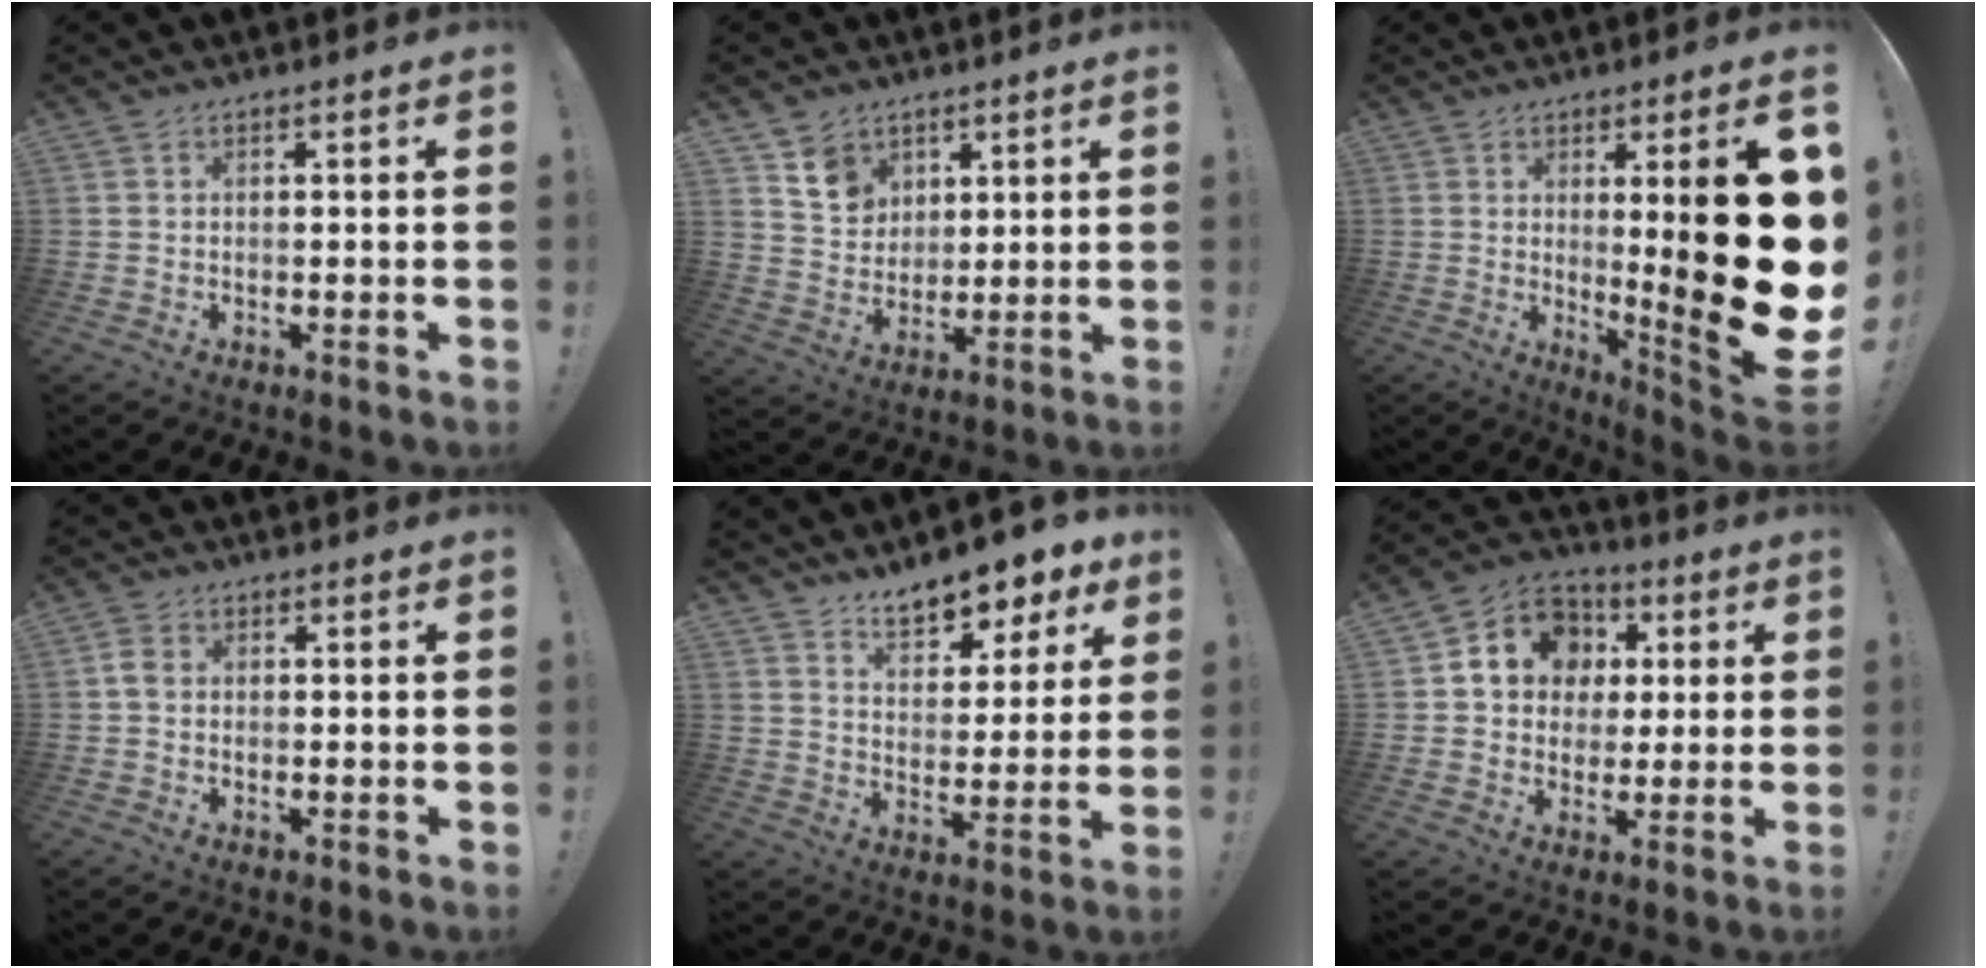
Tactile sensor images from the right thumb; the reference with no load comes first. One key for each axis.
{"total": 8.9, "fx": 5.4, "fy": 6.8, "fz": 2.0, "tx": -0.016, "ty": -0.038, "tz": 0.106}
{"total": 24.7, "fx": 2.6, "fy": 4.2, "fz": 24.2, "tx": -0.334, "ty": -0.044, "tz": 0.051}
{"total": 3.1, "fx": 0.1, "fy": 2.5, "fz": 1.9, "tx": -0.039, "ty": 0.011, "tz": 0.005}
{"total": 10.9, "fx": 8.8, "fy": 4.6, "fz": 4.5, "tx": -0.065, "ty": -0.064, "tz": 0.159}
{"total": 12.8, "fx": 3.4, "fy": 11.2, "fz": 5.1, "tx": -0.064, "ty": -0.010, "tz": 0.069}